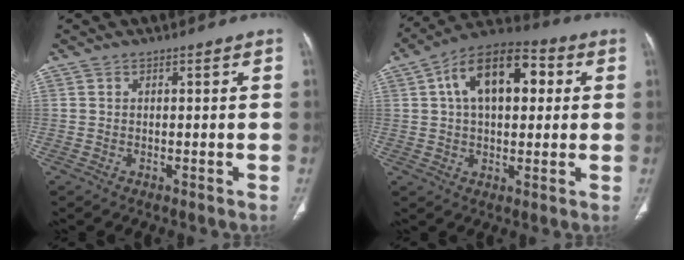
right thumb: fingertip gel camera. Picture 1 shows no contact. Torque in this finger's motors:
{"motor_torque": [1.37, 1.55, 0.27, -0.14, 0.34]}